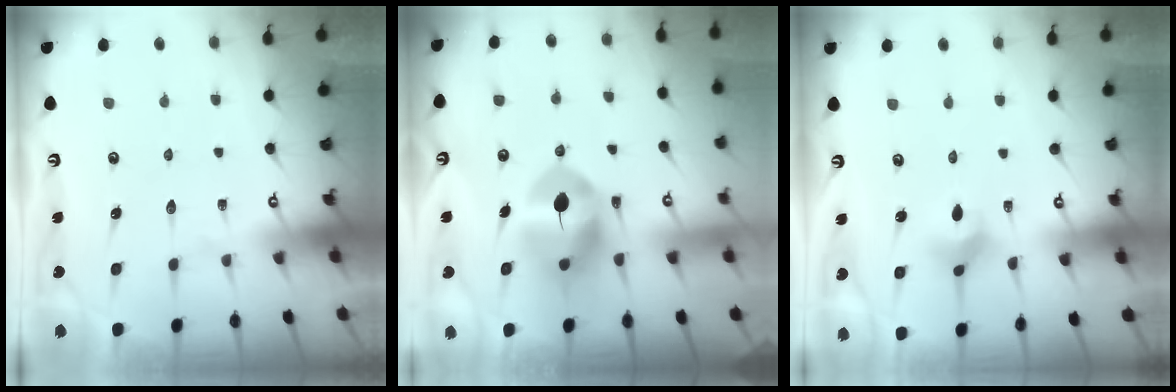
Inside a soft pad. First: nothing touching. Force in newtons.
{"total": 10.9, "press": 10.8, "slide": 1.4}
{"total": 3.7, "press": 3.7, "slide": 0.6}